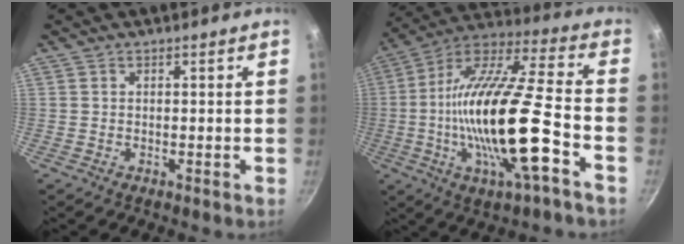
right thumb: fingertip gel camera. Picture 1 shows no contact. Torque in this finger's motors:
{"motor_torque": [1.18, 0.95, 2.74, -0.03, 0.86]}